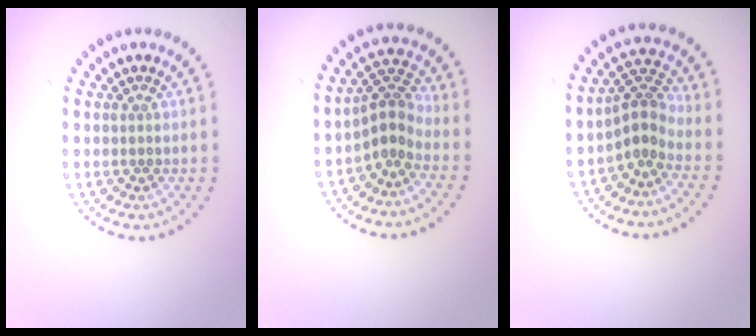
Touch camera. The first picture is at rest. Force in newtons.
{"total": 2.8, "press": 2.3, "slide": 1.6}
{"total": 2.8, "press": 2.3, "slide": 1.6}